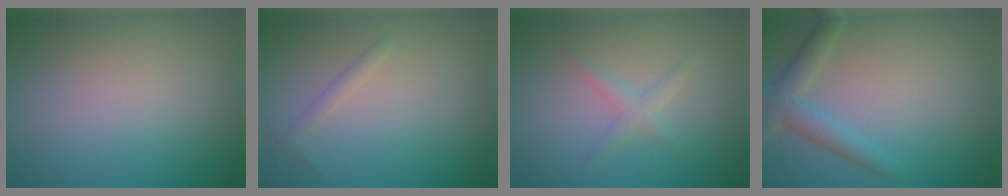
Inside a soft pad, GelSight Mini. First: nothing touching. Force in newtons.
{"total": 0.9, "press": 0.9, "slide": 0.1}
{"total": 1.4, "press": 1.4, "slide": 0.1}
{"total": 2.8, "press": 2.8, "slide": 0.1}